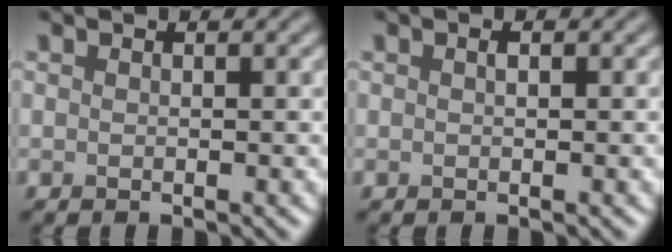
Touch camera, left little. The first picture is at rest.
{"total": 0.0}